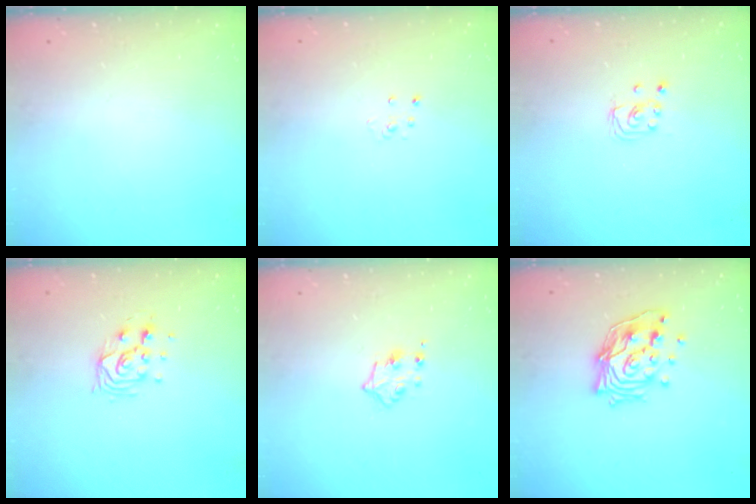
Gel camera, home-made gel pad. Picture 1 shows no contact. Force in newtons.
{"total": 2.5, "press": 2.5, "slide": 0.3}
{"total": 2.2, "press": 2.2, "slide": 0.2}
{"total": 9.0, "press": 8.9, "slide": 1.5}
{"total": 4.5, "press": 4.4, "slide": 0.9}
{"total": 15.0, "press": 14.9, "slide": 2.0}